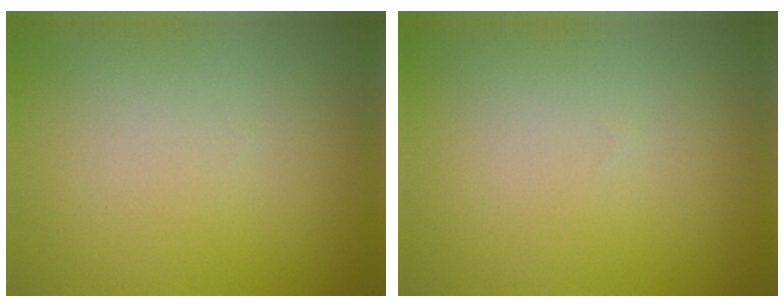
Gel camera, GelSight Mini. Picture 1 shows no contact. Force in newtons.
{"total": 0.0}